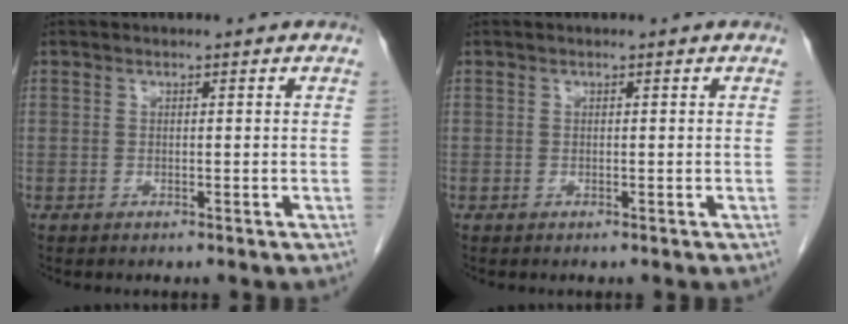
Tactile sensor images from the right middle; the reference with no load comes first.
{"total": 0.0}